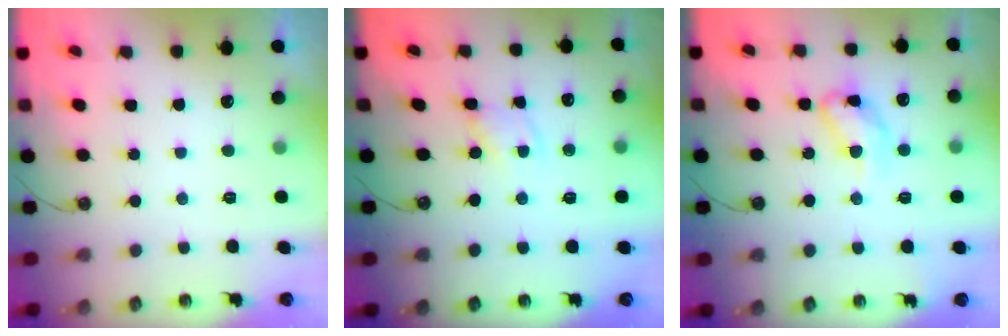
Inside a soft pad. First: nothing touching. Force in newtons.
{"total": 1.9, "press": 1.9, "slide": 0.3}
{"total": 12.1, "press": 12.1, "slide": 0.9}